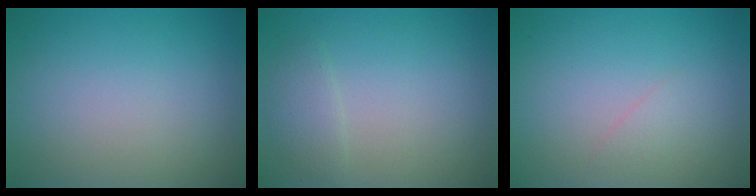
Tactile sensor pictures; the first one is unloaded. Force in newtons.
{"total": 1.5, "press": 1.5, "slide": 0.1}
{"total": 0.8, "press": 0.8, "slide": 0.0}